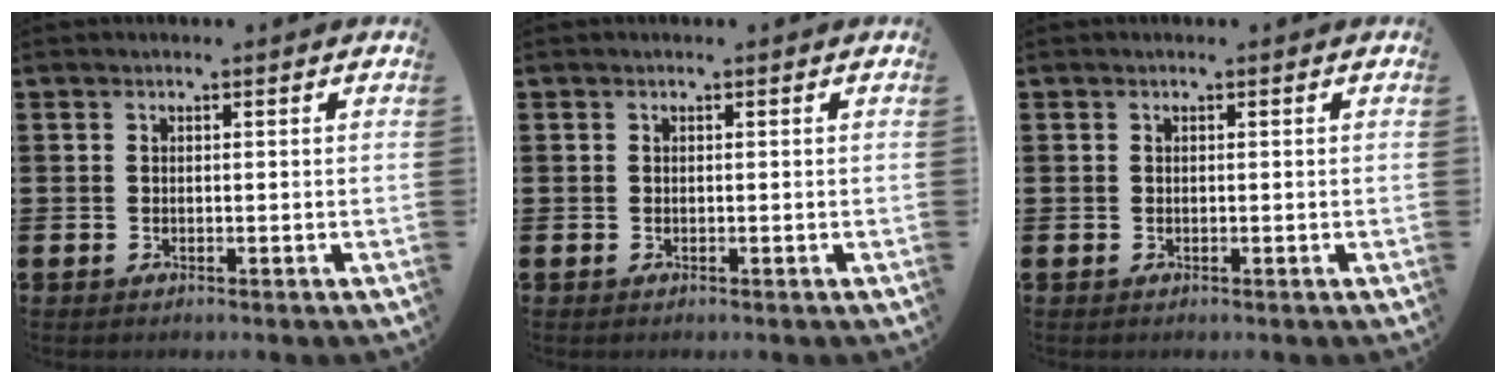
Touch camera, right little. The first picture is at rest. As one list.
[{"total": 0.0}, {"total": 0.0}]